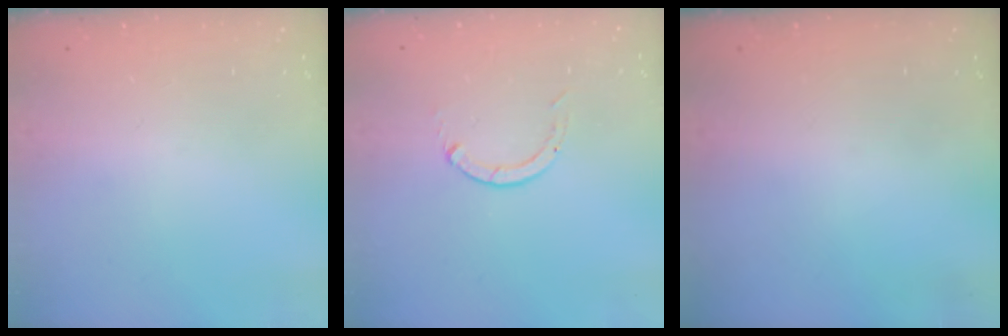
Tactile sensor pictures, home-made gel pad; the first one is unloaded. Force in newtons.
{"total": 0.0}
{"total": 0.0}